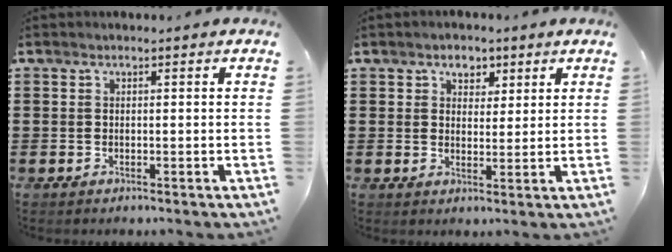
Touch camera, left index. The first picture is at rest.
{"total": 3.0, "force": [1.6, 2.4, 0.8], "torque": [-0.011, 0.007, 0.023]}